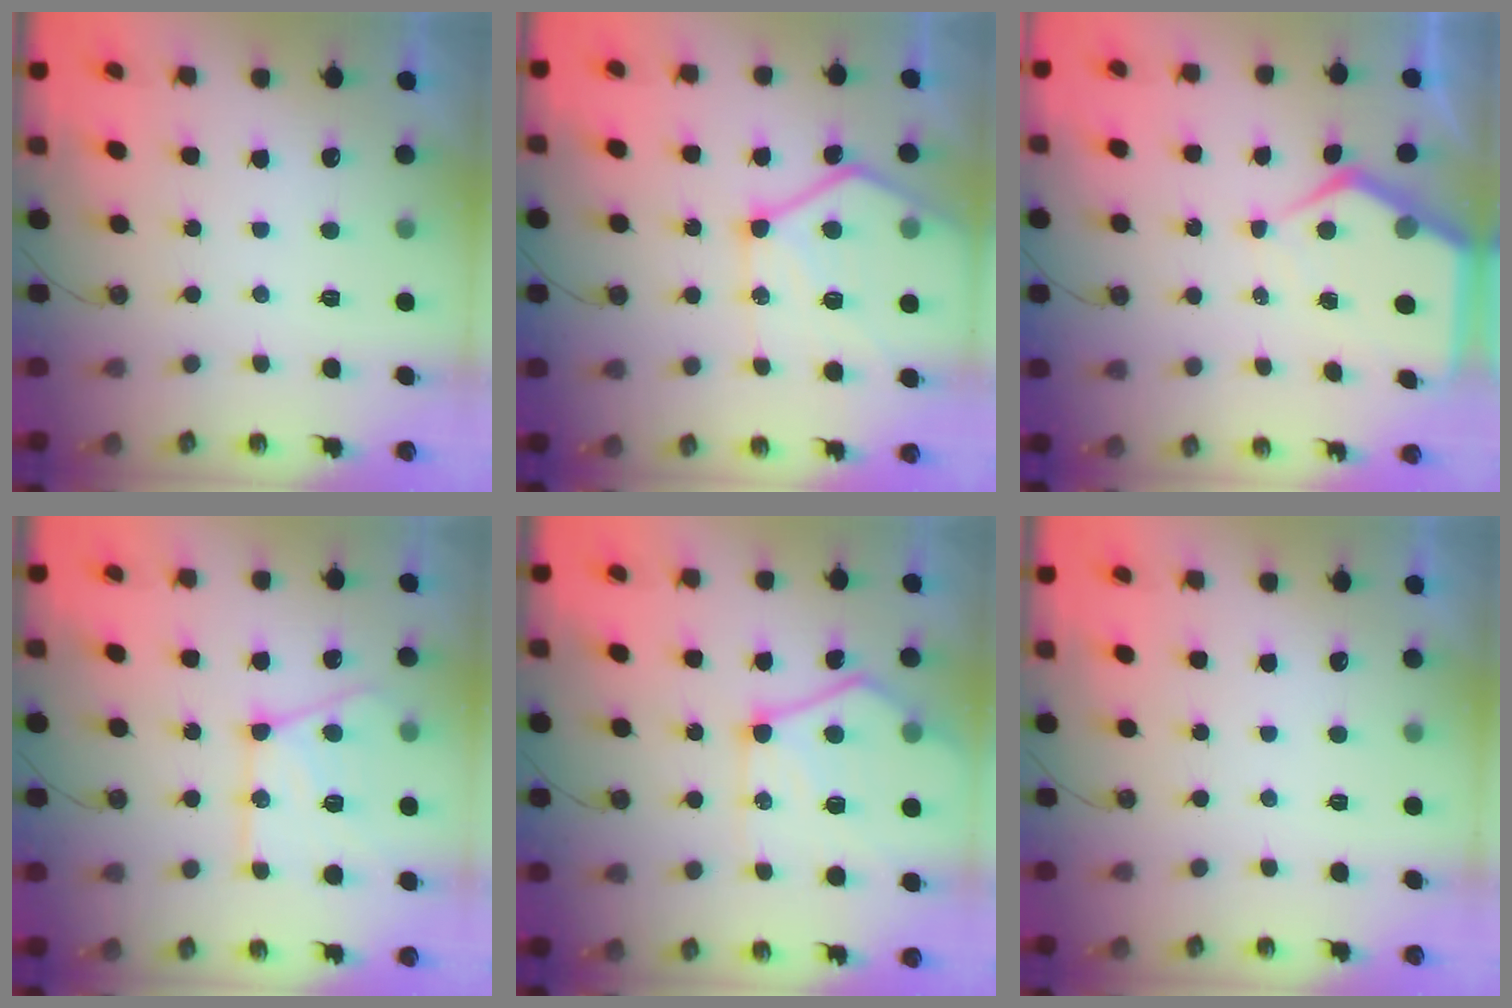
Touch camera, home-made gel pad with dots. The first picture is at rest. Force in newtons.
{"total": 18.3, "press": 18.3, "slide": 1.6}
{"total": 9.3, "press": 9.2, "slide": 0.9}
{"total": 18.4, "press": 18.4, "slide": 1.3}
{"total": 18.3, "press": 18.2, "slide": 1.7}
{"total": 0.0}